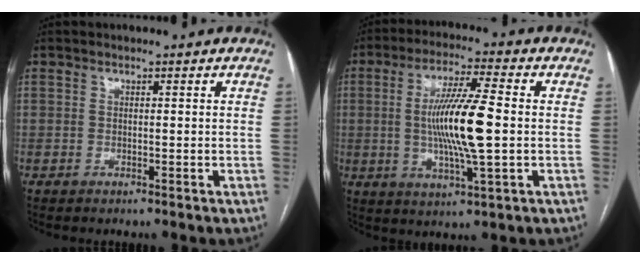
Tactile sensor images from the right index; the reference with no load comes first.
{"total": 12.2, "force": [-0.2, 0.7, 12.1], "torque": [-0.233, -0.005, -0.005]}